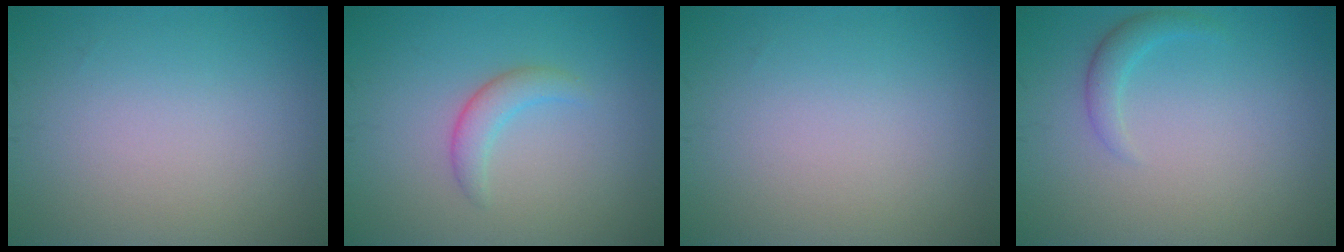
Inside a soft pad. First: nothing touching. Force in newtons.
{"total": 2.1, "press": 2.1, "slide": 0.2}
{"total": 0.0}
{"total": 1.5, "press": 1.5, "slide": 0.2}